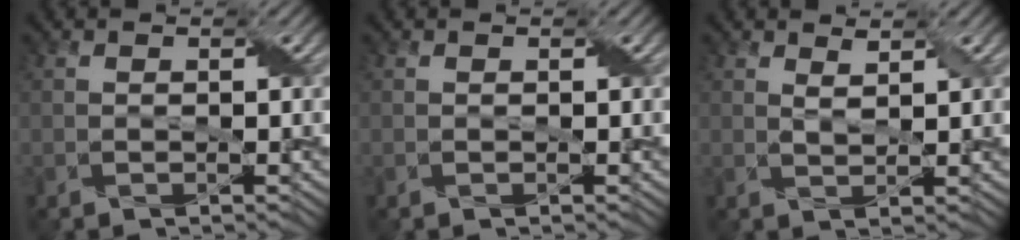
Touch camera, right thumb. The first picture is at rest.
{"total": 0.0}
{"total": 1.4, "force": [1.1, 0.3, 0.8], "torque": [-0.024, -0.002, 0.023]}